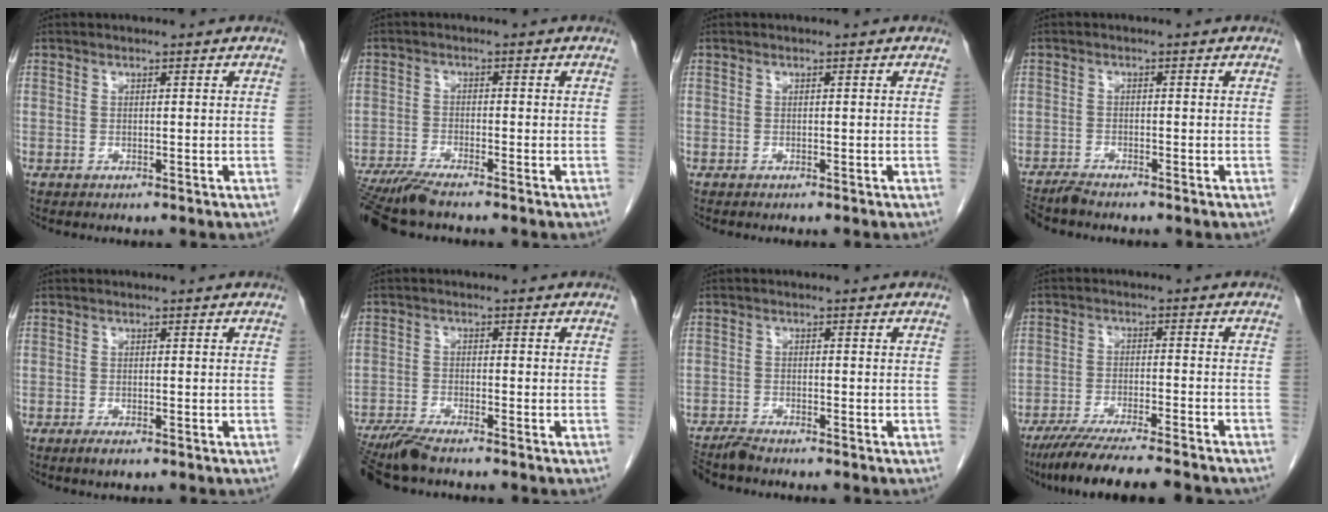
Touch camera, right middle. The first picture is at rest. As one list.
[{"total": 6.5, "force": [-5.6, -0.3, 3.3], "torque": [-0.054, -0.023, -0.103]}, {"total": 0.8, "force": [-0.7, 0.1, 0.3], "torque": [-0.002, -0.001, -0.010]}, {"total": 3.3, "force": [-3.1, -0.2, 1.0], "torque": [-0.017, -0.013, -0.056]}, {"total": 1.6, "force": [-1.0, 0.4, 1.1], "torque": [-0.021, -0.002, -0.015]}, {"total": 6.0, "force": [-5.2, 0.0, 3.0], "torque": [-0.053, -0.021, -0.097]}, {"total": 3.5, "force": [-3.3, -0.1, 1.1], "torque": [-0.020, -0.014, -0.060]}, {"total": 14.5, "force": [-12.6, 0.3, 7.2], "torque": [-0.103, -0.032, -0.194]}]